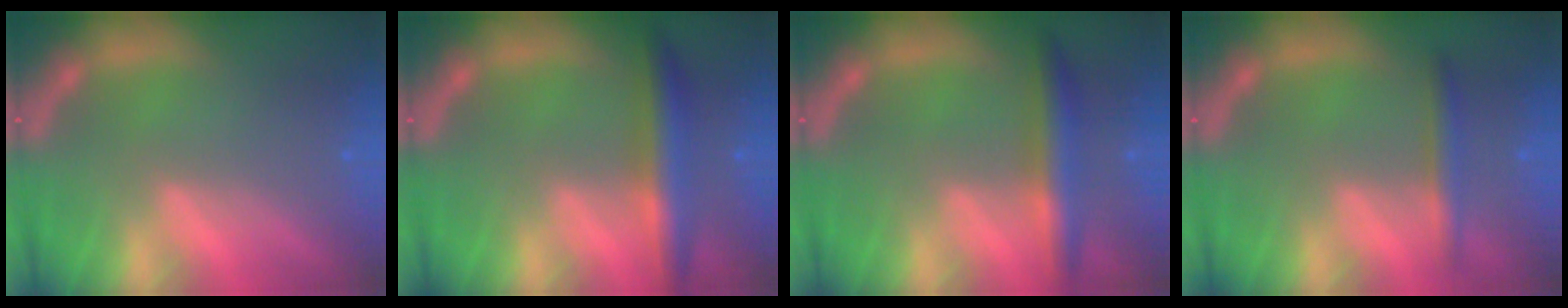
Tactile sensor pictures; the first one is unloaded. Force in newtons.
{"total": 5.0}
{"total": 4.4}
{"total": 2.4}